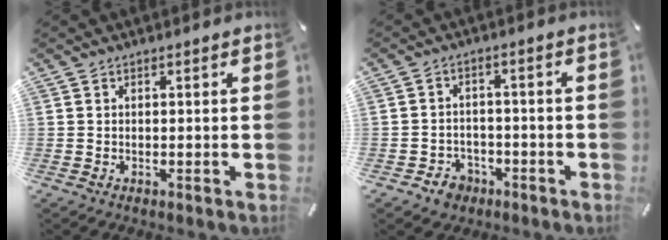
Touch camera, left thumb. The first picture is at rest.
{"total": 4.8, "force": [-2.7, 3.7, 1.4], "torque": [-0.028, 0.014, -0.049]}